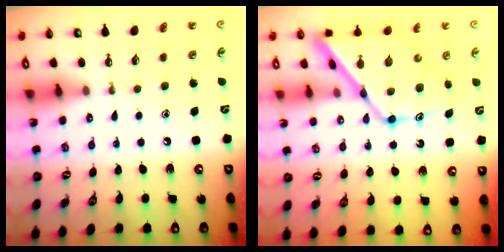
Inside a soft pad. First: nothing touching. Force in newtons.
{"total": 17.3, "press": 17.2, "slide": 1.7}